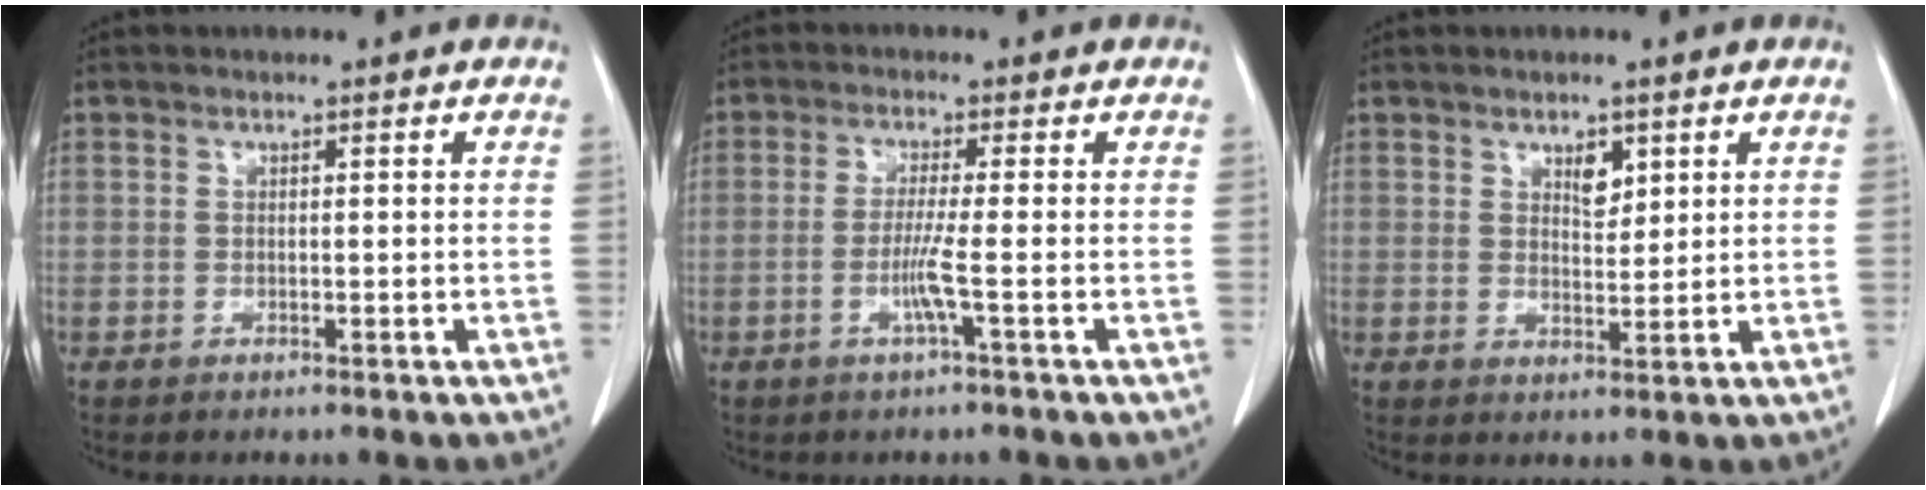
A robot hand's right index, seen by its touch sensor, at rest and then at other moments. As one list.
[{"total": 3.7, "force": [-1.0, -0.9, 3.4], "torque": [-0.068, -0.006, -0.022]}, {"total": 3.0, "force": [1.6, 1.5, 2.0], "torque": [-0.031, -0.004, 0.029]}]